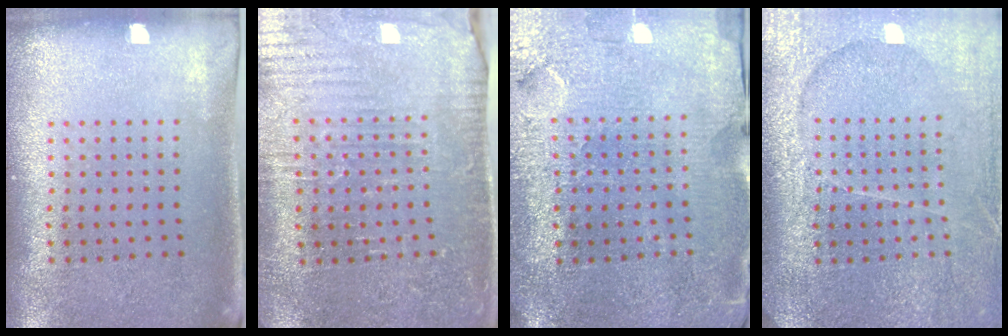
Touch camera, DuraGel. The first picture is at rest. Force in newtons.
{"total": 3.4, "press": 3.4, "slide": 0.5}
{"total": 3.6, "press": 3.4, "slide": 1.4}
{"total": 4.1, "press": 3.6, "slide": 2.0}